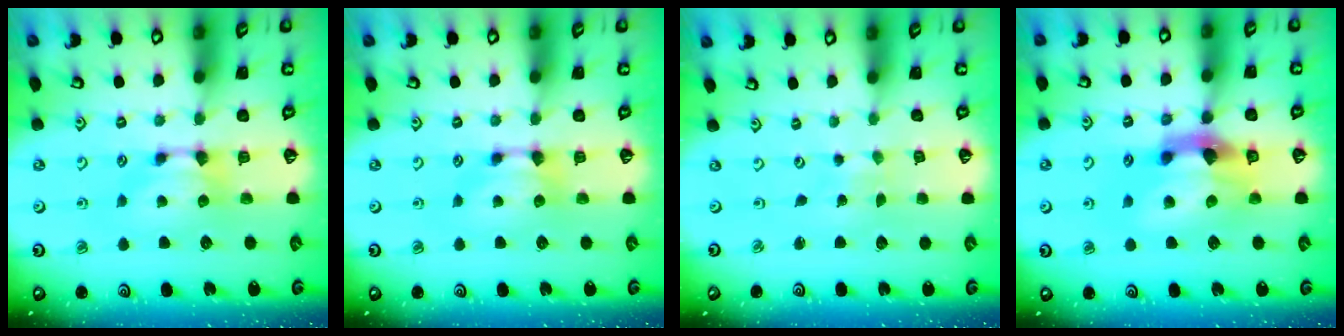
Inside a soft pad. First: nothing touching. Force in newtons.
{"total": 0.0}
{"total": 5.9, "press": 5.9, "slide": 0.3}
{"total": 6.3, "press": 6.0, "slide": 2.1}